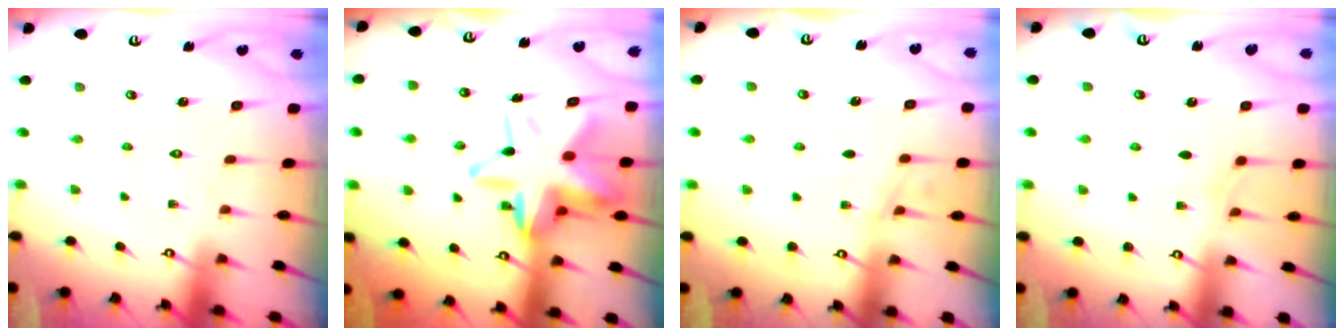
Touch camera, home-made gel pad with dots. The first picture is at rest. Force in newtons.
{"total": 17.3, "press": 17.1, "slide": 3.1}
{"total": 3.9, "press": 3.9, "slide": 0.4}
{"total": 4.0, "press": 4.0, "slide": 0.6}